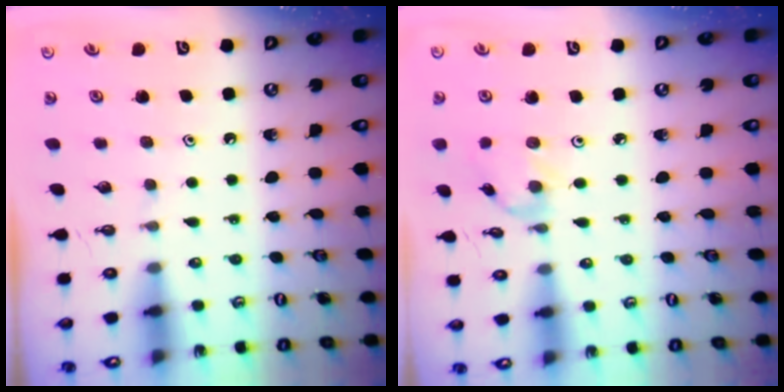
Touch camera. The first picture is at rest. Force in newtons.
{"total": 0.9, "press": 0.8, "slide": 0.3}